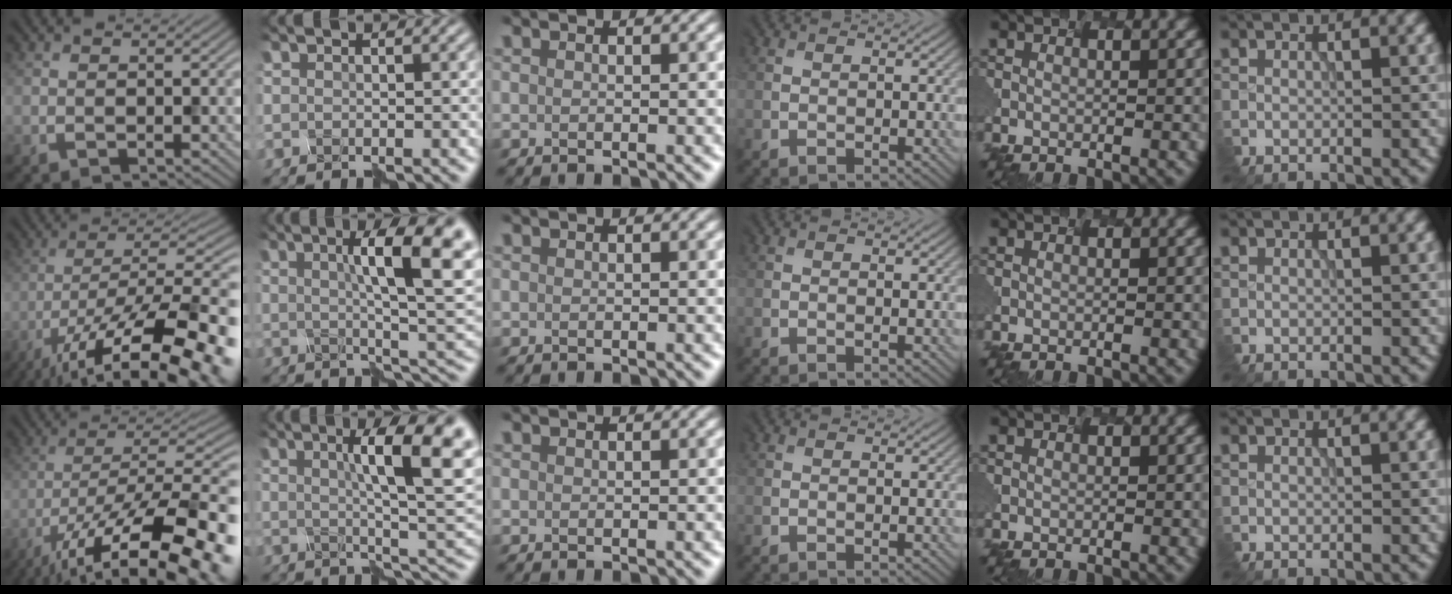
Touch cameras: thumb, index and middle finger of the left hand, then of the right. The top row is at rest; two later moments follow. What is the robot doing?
{"motion": "assemble", "object": "spray bottle"}